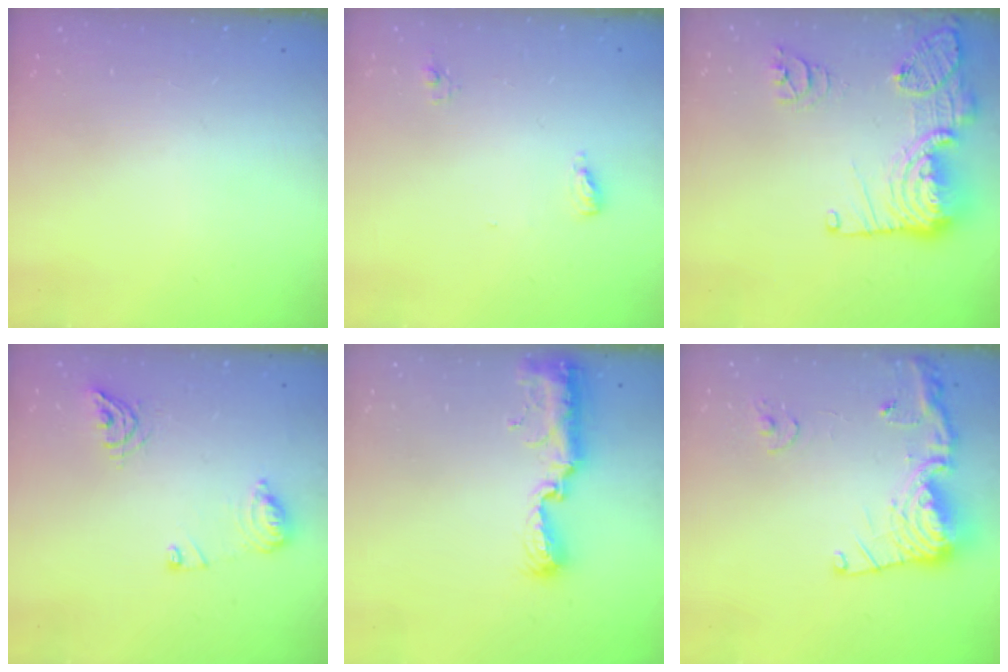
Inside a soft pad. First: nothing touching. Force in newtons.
{"total": 4.7, "press": 4.5, "slide": 1.1}
{"total": 18.4, "press": 18.3, "slide": 1.7}
{"total": 9.0, "press": 9.0, "slide": 0.7}
{"total": 12.8, "press": 11.4, "slide": 5.9}
{"total": 15.8, "press": 15.7, "slide": 1.8}